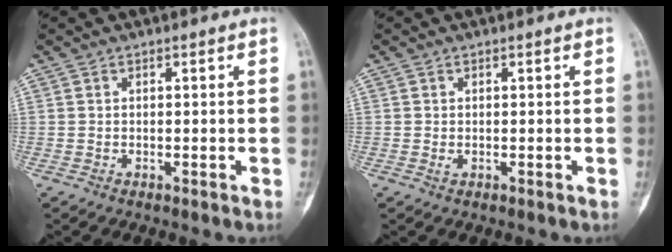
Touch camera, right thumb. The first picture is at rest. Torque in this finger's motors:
{"motor_torque": [0.24, 0.06, 0.04, -0.16, 0.09]}